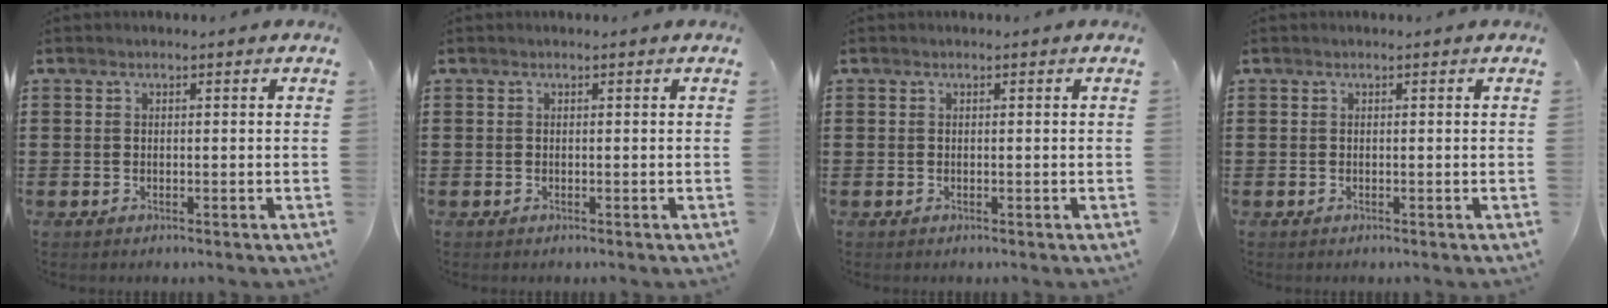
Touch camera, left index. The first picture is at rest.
{"total": 0.0}
{"total": 0.0}
{"total": 0.0}